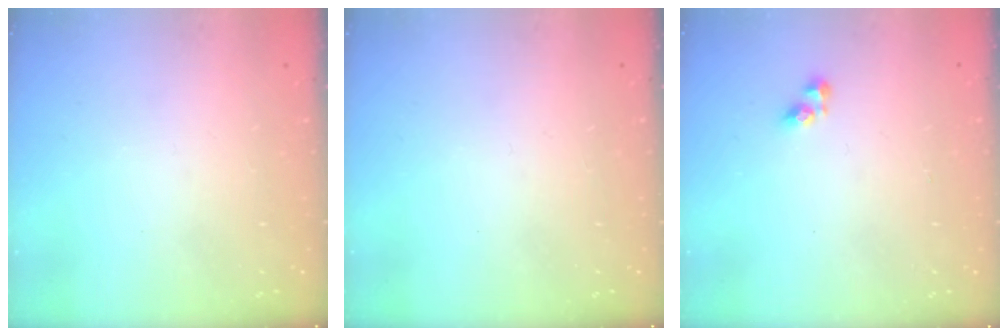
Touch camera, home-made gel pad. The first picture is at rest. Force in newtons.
{"total": 0.0}
{"total": 4.7, "press": 4.6, "slide": 0.5}